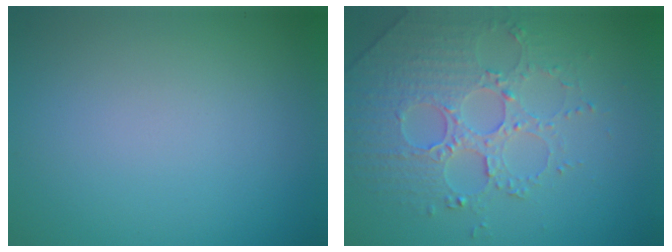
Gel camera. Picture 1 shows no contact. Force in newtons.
{"total": 4.2, "press": 4.0, "slide": 1.3}